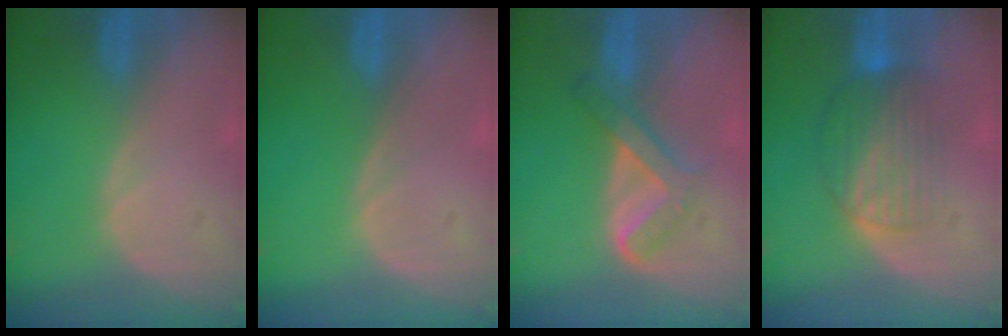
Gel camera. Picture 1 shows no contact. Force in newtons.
{"total": 0.0}
{"total": 5.2, "press": 5.1, "slide": 1.4}
{"total": 7.0, "press": 6.5, "slide": 2.5}